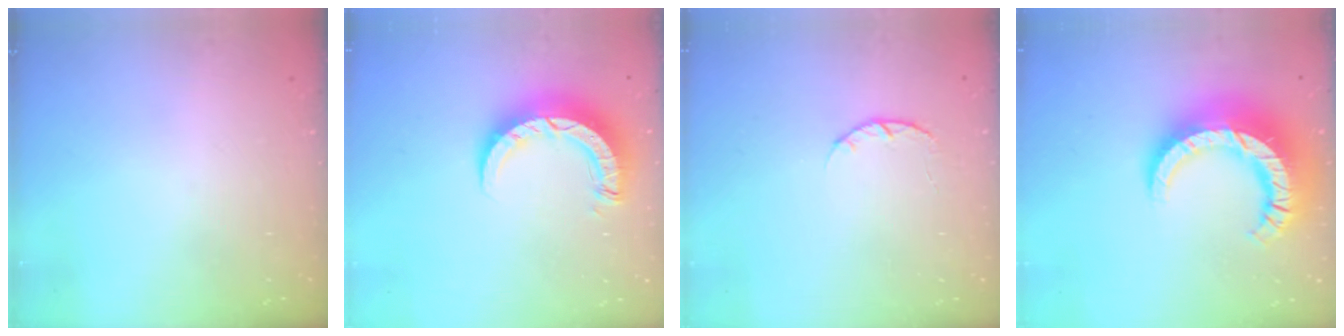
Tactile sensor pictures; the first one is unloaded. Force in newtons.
{"total": 8.8, "press": 8.8, "slide": 0.8}
{"total": 3.4, "press": 3.4, "slide": 0.5}
{"total": 18.8, "press": 18.7, "slide": 2.1}